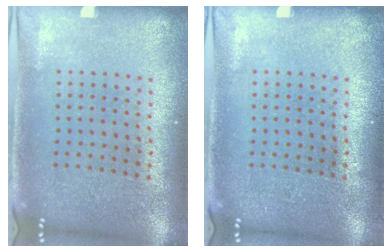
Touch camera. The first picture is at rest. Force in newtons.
{"total": 0.0}